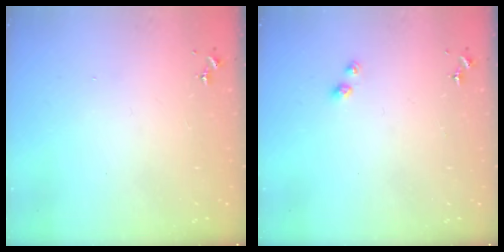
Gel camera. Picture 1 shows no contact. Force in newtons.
{"total": 4.6, "press": 4.6, "slide": 0.3}